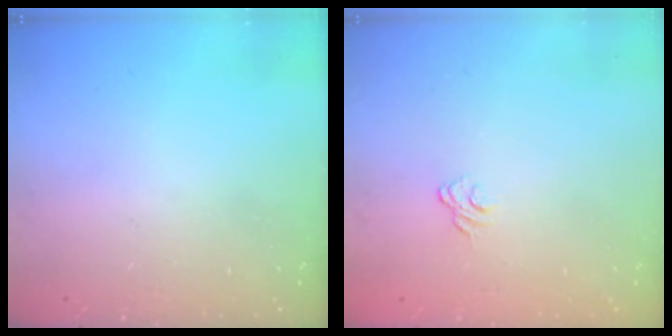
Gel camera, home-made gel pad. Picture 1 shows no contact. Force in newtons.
{"total": 3.2, "press": 3.0, "slide": 1.2}